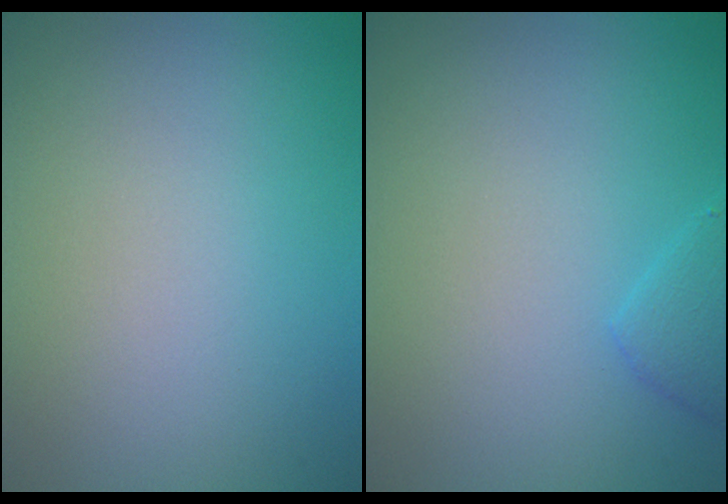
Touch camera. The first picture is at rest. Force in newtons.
{"total": 1.5, "press": 1.5, "slide": 0.1}